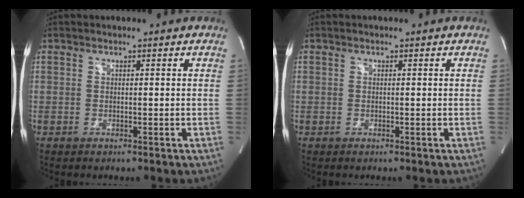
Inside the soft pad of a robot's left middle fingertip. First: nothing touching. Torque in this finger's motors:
{"motor_torque": [0.21, -0.06, -0.05, 0.01]}